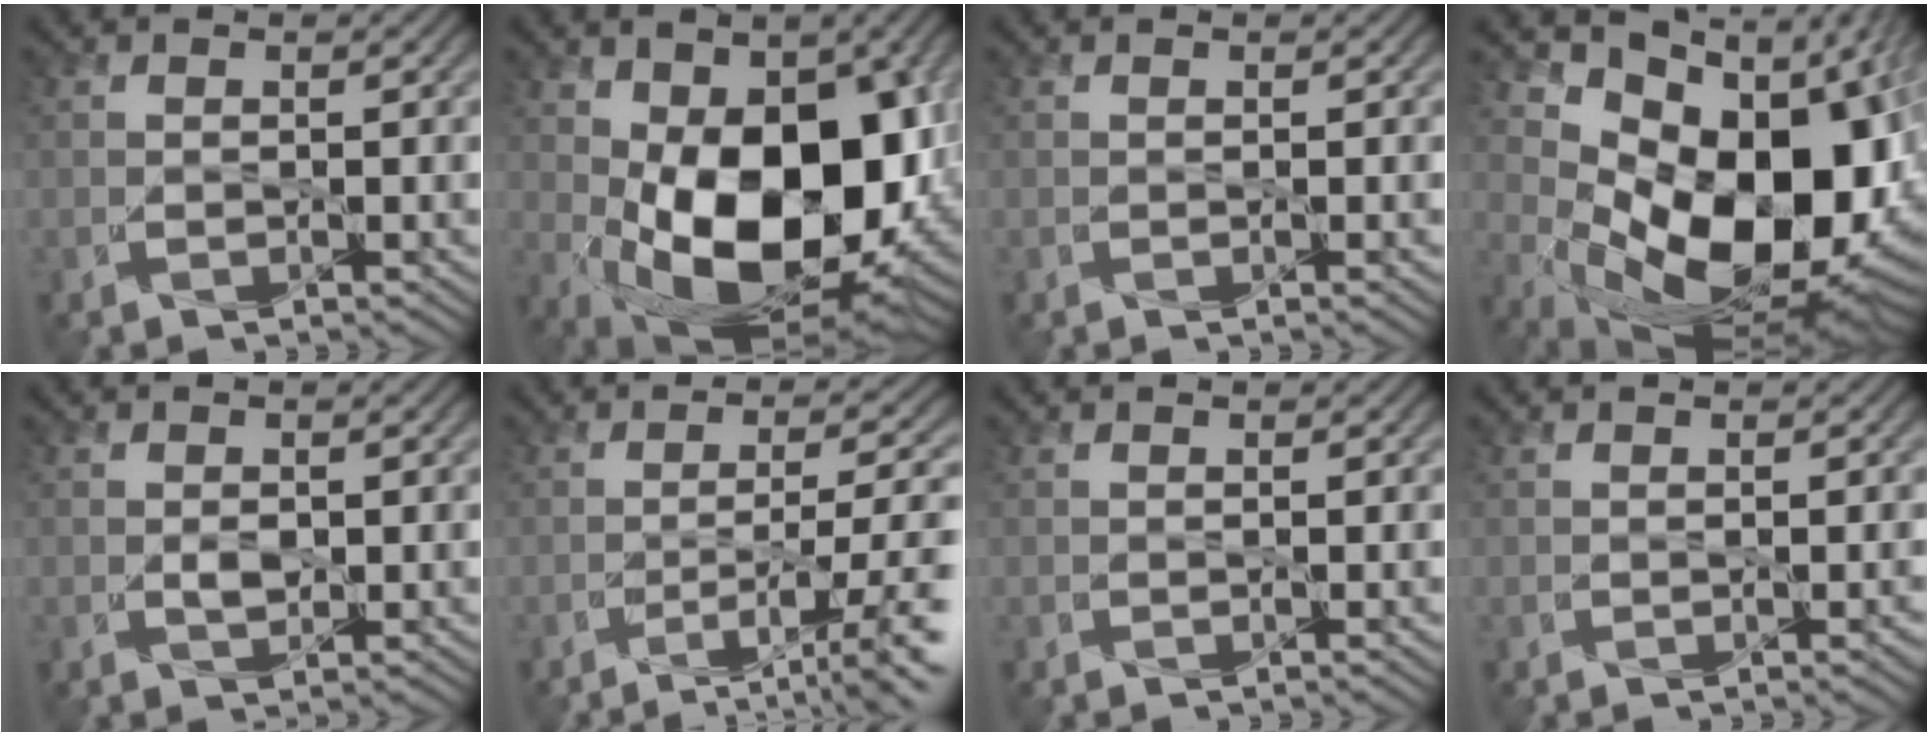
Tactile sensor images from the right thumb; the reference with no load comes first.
{"total": 17.9, "force": [-0.4, 10.2, 14.7], "torque": [-0.224, -0.036, 0.004]}
{"total": 0.8, "force": [0.1, -0.4, 0.7], "torque": [-0.013, 0.004, 0.003]}
{"total": 19.0, "force": [1.3, 12.0, 14.7], "torque": [-0.231, -0.043, 0.061]}
{"total": 1.2, "force": [0.2, 0.5, 1.1], "torque": [-0.025, 0.000, 0.007]}
{"total": 9.0, "force": [-3.7, 1.6, 8.0], "torque": [-0.126, 0.000, -0.050]}
{"total": 0.6, "force": [0.2, -0.4, 0.4], "torque": [-0.009, 0.004, 0.005]}
{"total": 0.9, "force": [0.1, -0.3, 0.9], "torque": [-0.014, 0.003, 0.004]}